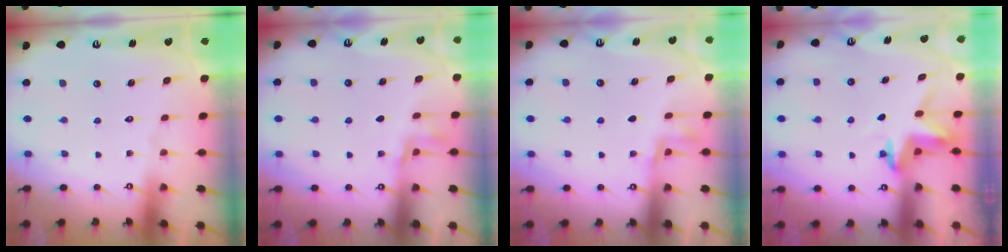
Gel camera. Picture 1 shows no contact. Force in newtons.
{"total": 2.9, "press": 2.8, "slide": 1.0}
{"total": 2.9, "press": 2.8, "slide": 1.0}
{"total": 3.4, "press": 3.4, "slide": 0.2}